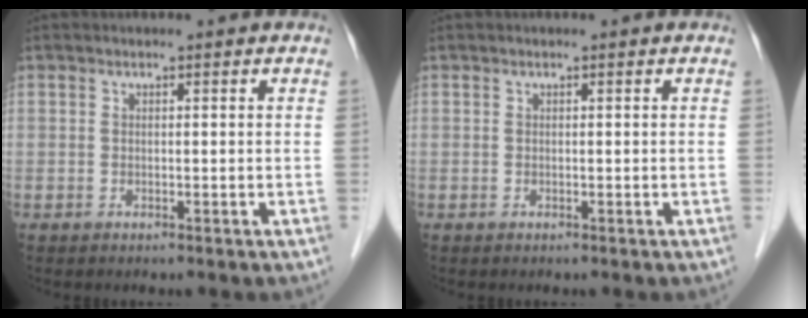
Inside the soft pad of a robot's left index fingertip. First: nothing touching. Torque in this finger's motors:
{"motor_torque": [-0.04, 0.04, 0.00, 0.00]}